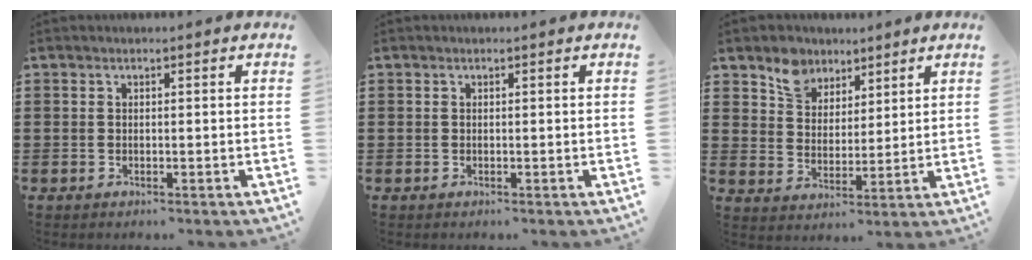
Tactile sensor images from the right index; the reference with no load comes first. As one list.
[{"total": 0.0}, {"total": 6.1, "force": [4.5, 4.0, 1.0], "torque": [-0.039, 0.002, 0.083]}]